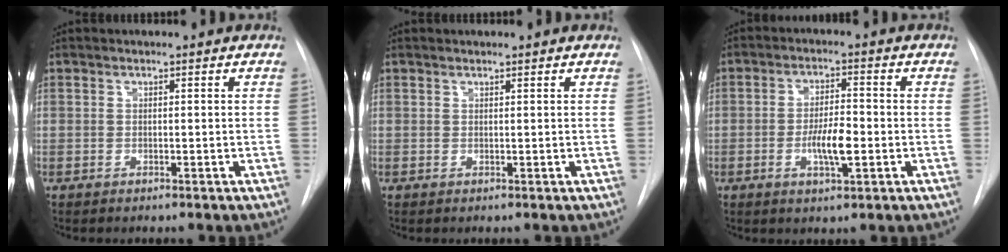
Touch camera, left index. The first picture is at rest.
{"total": 0.8, "force": [0.8, 0.0, 0.2], "torque": [-0.006, 0.011, 0.015]}
{"total": 5.9, "force": [-1.5, 1.4, 5.5], "torque": [-0.101, -0.001, -0.024]}